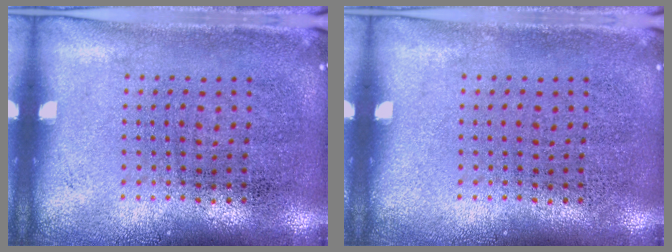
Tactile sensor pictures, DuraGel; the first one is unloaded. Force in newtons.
{"total": 0.0}